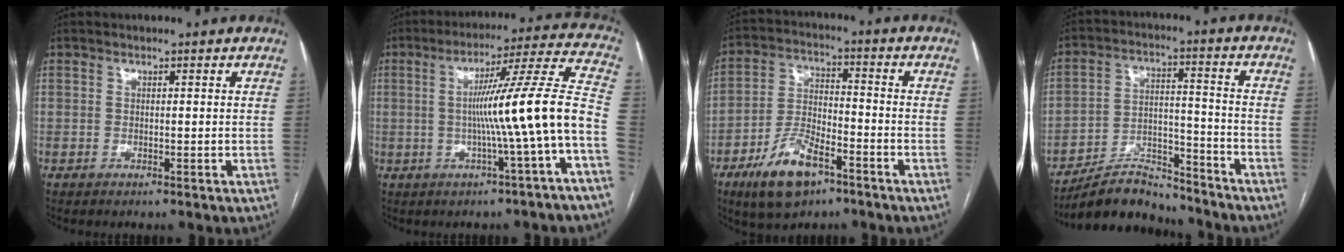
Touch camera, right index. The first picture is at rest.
{"total": 14.0, "force": [-2.7, -1.9, 13.6], "torque": [-0.193, 0.020, -0.045]}
{"total": 11.1, "force": [-6.5, 4.4, 7.8], "torque": [-0.161, -0.001, -0.113]}
{"total": 10.4, "force": [-9.9, 2.6, 1.9], "torque": [-0.026, 0.027, -0.173]}